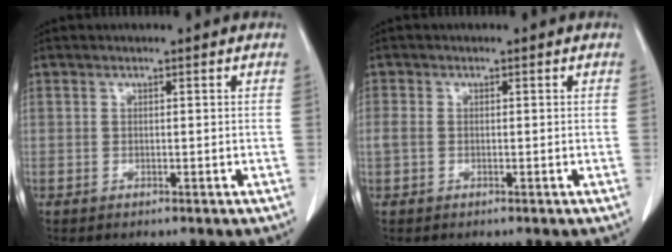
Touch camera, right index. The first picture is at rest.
{"total": 1.4, "force": [-0.1, 1.0, 0.9], "torque": [-0.032, 0.008, -0.001]}